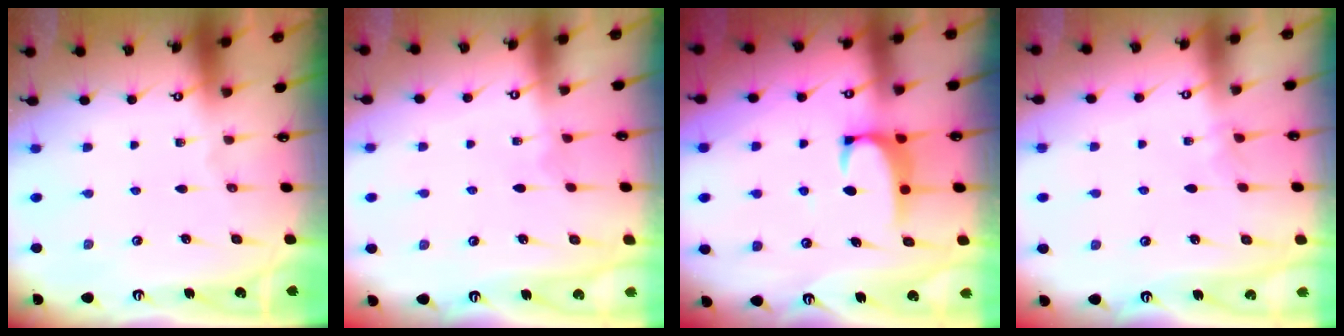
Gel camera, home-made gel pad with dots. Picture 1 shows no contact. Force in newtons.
{"total": 4.2, "press": 4.2, "slide": 0.1}
{"total": 2.1, "press": 2.1, "slide": 0.3}
{"total": 3.3, "press": 3.3, "slide": 0.2}